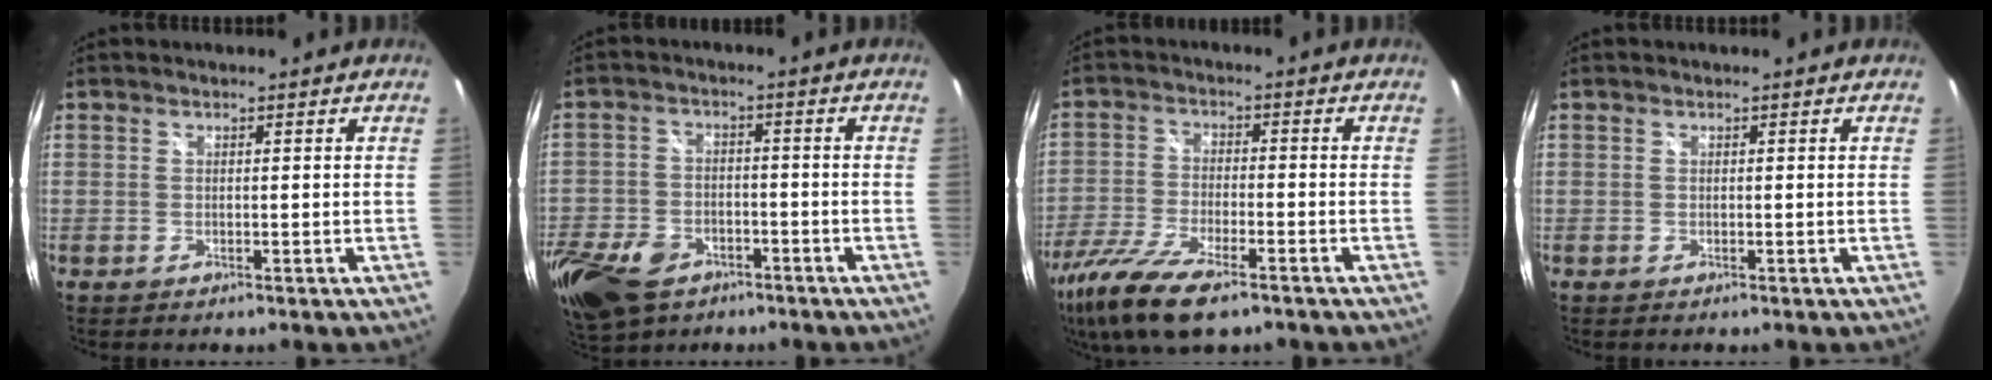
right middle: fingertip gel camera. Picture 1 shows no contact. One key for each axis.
{"total": 17.7, "fx": -9.9, "fy": 11.5, "fz": 9.2, "tx": -0.253, "ty": -0.029, "tz": -0.175}
{"total": 14.0, "fx": -9.5, "fy": 4.4, "fz": 9.4, "tx": -0.213, "ty": -0.043, "tz": -0.184}
{"total": 0.0}